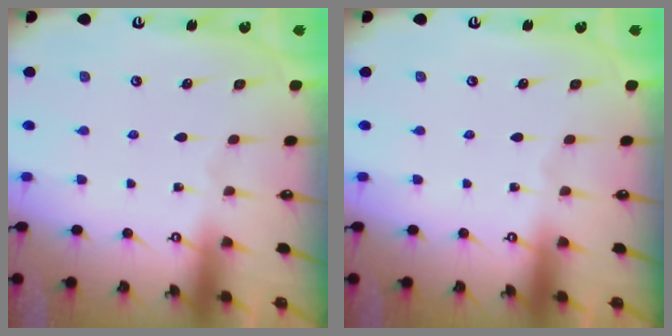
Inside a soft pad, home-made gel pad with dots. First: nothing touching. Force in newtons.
{"total": 0.0}